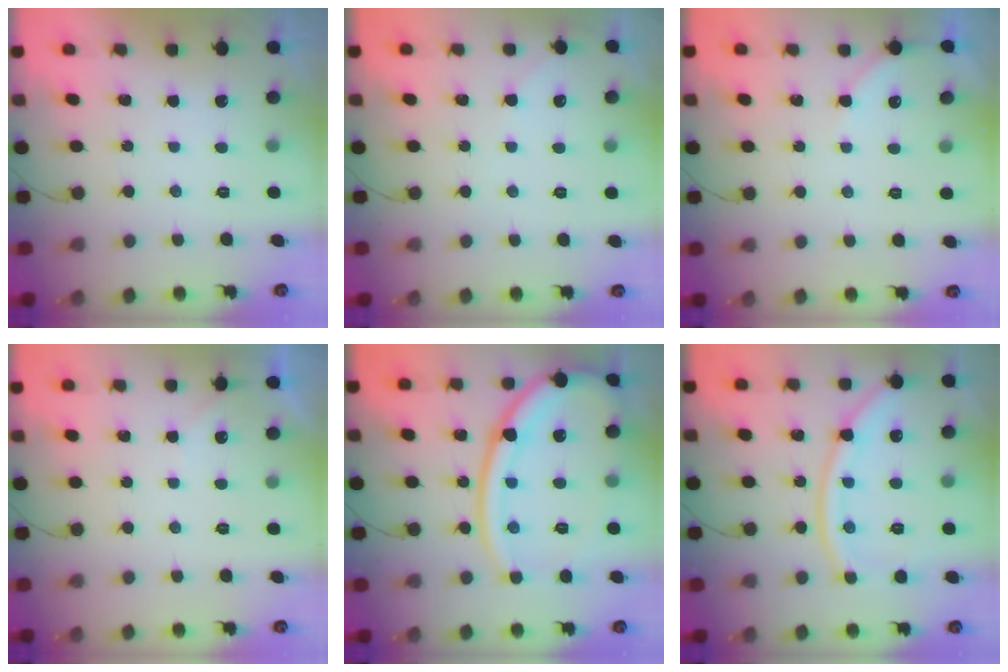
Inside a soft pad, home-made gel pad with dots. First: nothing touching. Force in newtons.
{"total": 2.7, "press": 2.7, "slide": 0.4}
{"total": 3.6, "press": 3.5, "slide": 0.5}
{"total": 2.2, "press": 2.2, "slide": 0.3}
{"total": 21.6, "press": 21.5, "slide": 2.5}
{"total": 13.5, "press": 13.4, "slide": 1.8}